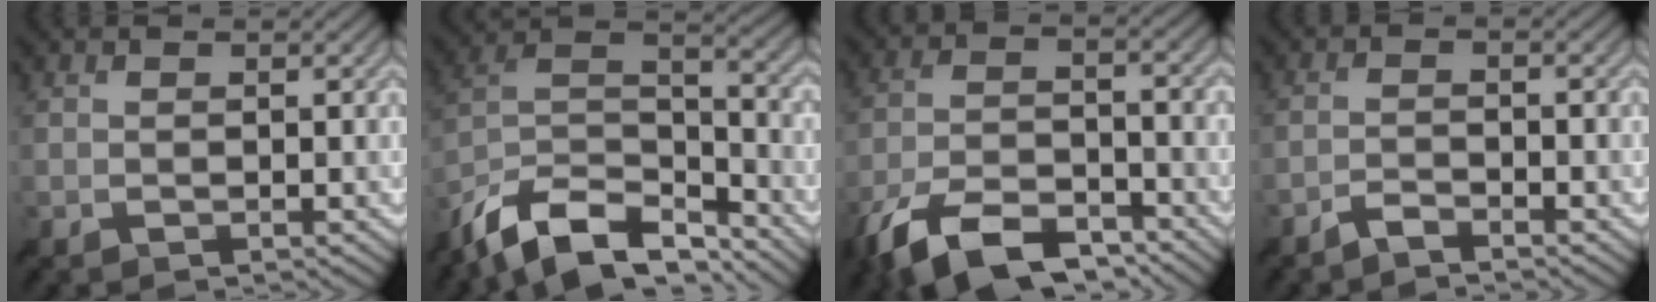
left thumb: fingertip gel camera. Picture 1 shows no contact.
{"total": 14.0, "force": [-10.4, 5.6, 7.3], "torque": [-0.187, 0.004, -0.183]}
{"total": 12.0, "force": [-8.4, 4.8, 7.0], "torque": [-0.146, -0.009, -0.165]}
{"total": 1.9, "force": [-1.6, 0.2, 1.0], "torque": [-0.020, 0.005, -0.039]}